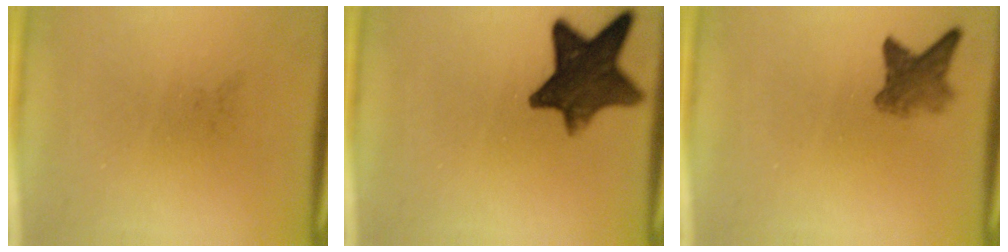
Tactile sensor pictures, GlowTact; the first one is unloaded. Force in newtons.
{"total": 11.6}
{"total": 3.9}